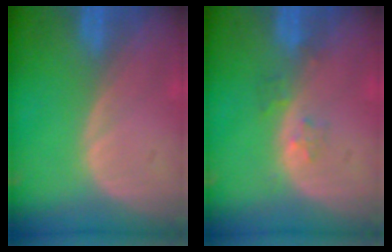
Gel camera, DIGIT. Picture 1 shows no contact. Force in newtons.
{"total": 1.9, "press": 1.9, "slide": 0.2}